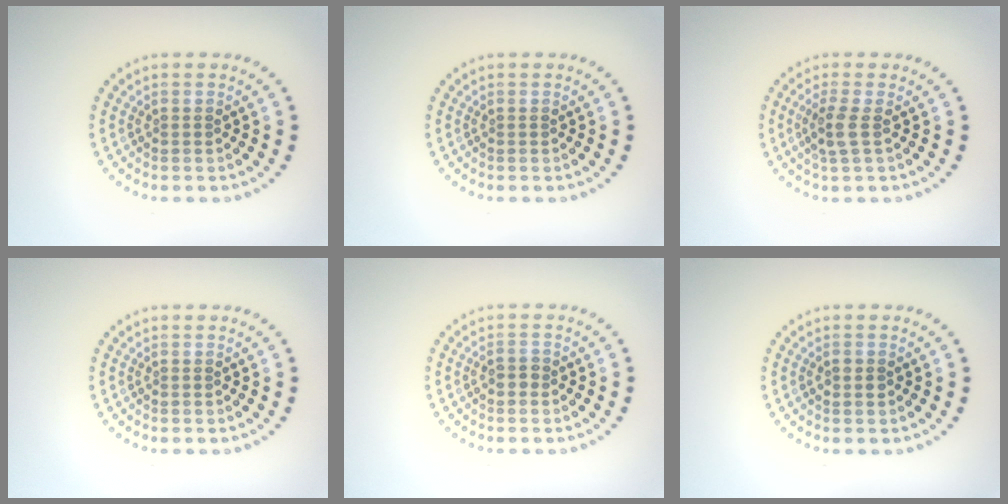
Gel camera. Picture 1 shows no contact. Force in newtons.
{"total": 0.0}
{"total": 2.0, "press": 1.7, "slide": 1.1}
{"total": 0.0}
{"total": 1.2, "press": 1.1, "slide": 0.4}
{"total": 1.3, "press": 1.3, "slide": 0.1}